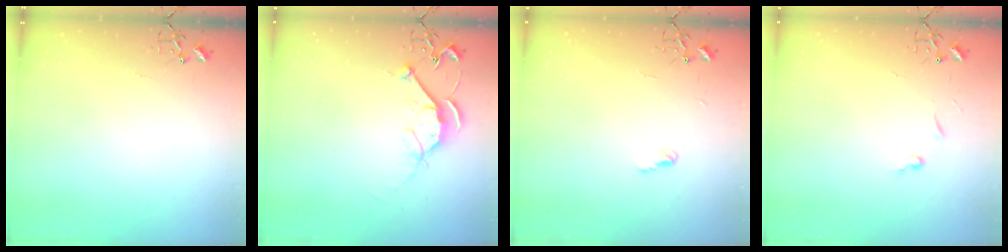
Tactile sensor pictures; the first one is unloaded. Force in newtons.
{"total": 7.9, "press": 7.8, "slide": 0.9}
{"total": 5.9, "press": 5.9, "slide": 0.4}
{"total": 4.4, "press": 4.3, "slide": 0.6}